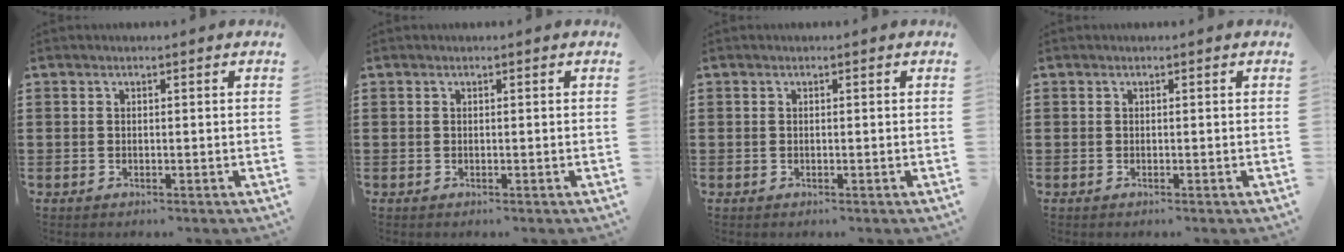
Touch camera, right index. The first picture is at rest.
{"total": 0.0}
{"total": 0.0}
{"total": 0.0}